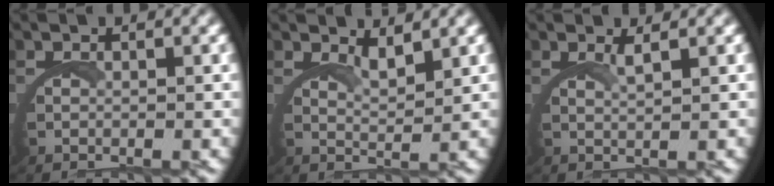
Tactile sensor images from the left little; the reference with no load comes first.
{"total": 2.7, "force": [2.5, -0.6, 0.8], "torque": [-0.021, -0.009, 0.043]}
{"total": 1.9, "force": [1.4, -0.8, 0.8], "torque": [-0.017, -0.002, 0.026]}